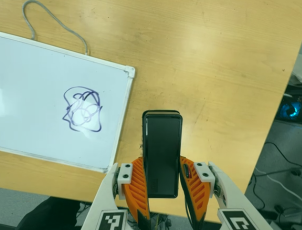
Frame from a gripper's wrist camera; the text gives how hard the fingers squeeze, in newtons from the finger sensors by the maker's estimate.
{"total": 5.6, "left": 3.6, "right": 7.6}